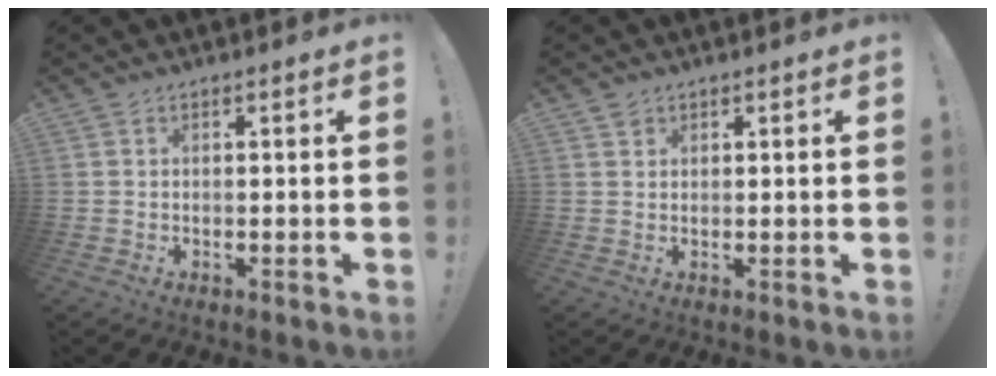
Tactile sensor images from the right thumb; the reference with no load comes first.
{"total": 1.3, "force": [1.0, 0.9, 0.1], "torque": [0.006, -0.004, 0.018]}